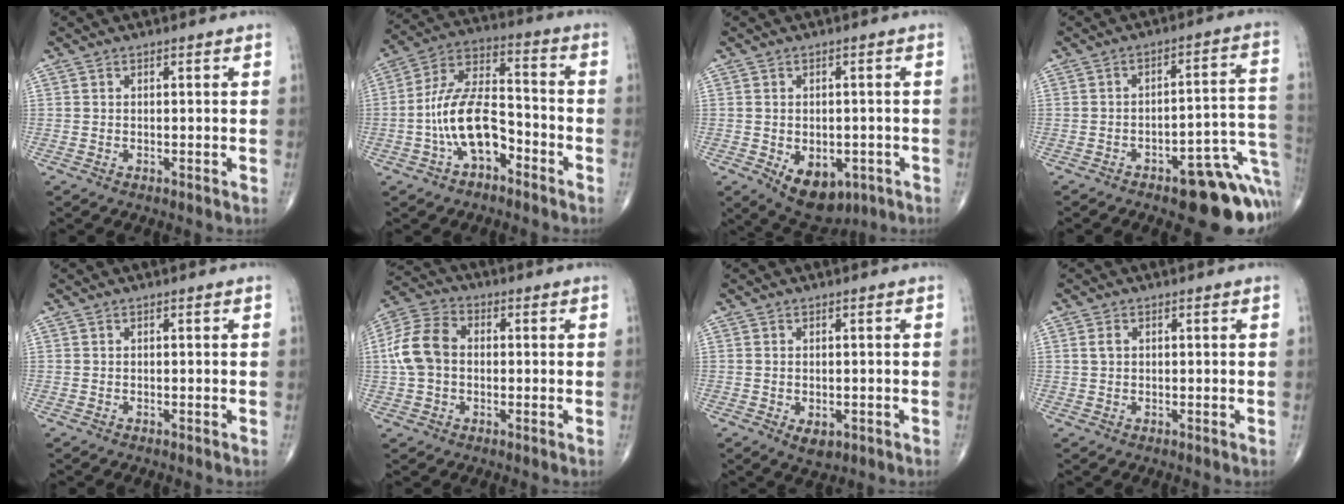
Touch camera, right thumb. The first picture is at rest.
{"total": 13.4, "force": [-4.8, 7.1, 10.3], "torque": [-0.188, 0.053, -0.090]}
{"total": 10.2, "force": [-4.0, 6.5, 6.8], "torque": [-0.081, 0.005, -0.043]}
{"total": 17.0, "force": [-7.9, 6.5, 13.5], "torque": [-0.086, 0.067, -0.091]}
{"total": 0.0}
{"total": 10.2, "force": [0.2, 7.5, 7.0], "torque": [-0.140, 0.029, -0.004]}
{"total": 3.2, "force": [-1.0, 2.0, 2.3], "torque": [-0.032, -0.004, -0.006]}
{"total": 1.8, "force": [0.5, 1.3, 1.1], "torque": [-0.023, 0.005, 0.011]}